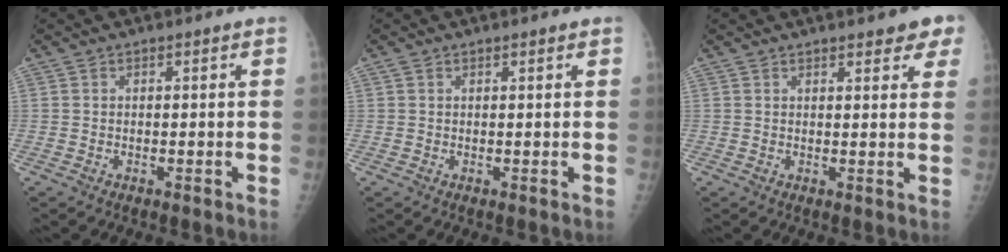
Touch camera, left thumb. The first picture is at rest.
{"total": 1.0, "force": [0.7, 0.3, 0.7], "torque": [-0.016, 0.003, 0.014]}
{"total": 6.5, "force": [4.6, 2.0, 4.2], "torque": [-0.026, -0.012, 0.050]}